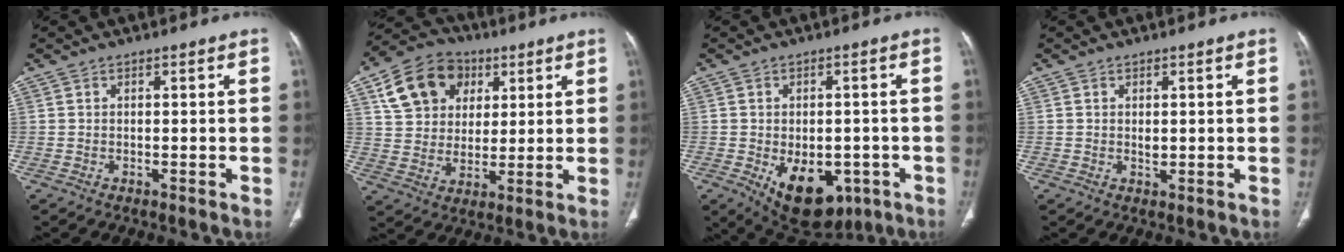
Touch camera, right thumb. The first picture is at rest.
{"total": 14.7, "force": [5.9, 11.5, 7.1], "torque": [-0.108, 0.001, 0.103]}
{"total": 13.9, "force": [-5.4, 8.5, 9.5], "torque": [-0.118, 0.005, -0.059]}
{"total": 1.1, "force": [0.1, 0.8, 0.8], "torque": [-0.010, -0.002, 0.005]}